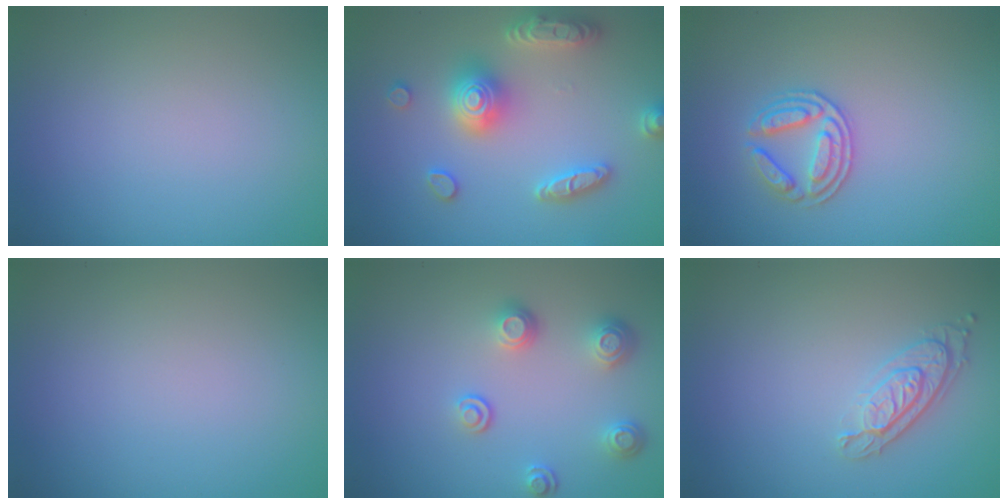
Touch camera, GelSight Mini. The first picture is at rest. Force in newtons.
{"total": 5.5, "press": 5.4, "slide": 0.9}
{"total": 2.9, "press": 2.6, "slide": 1.1}
{"total": 0.0}
{"total": 3.2, "press": 2.5, "slide": 1.9}
{"total": 2.4, "press": 1.9, "slide": 1.4}